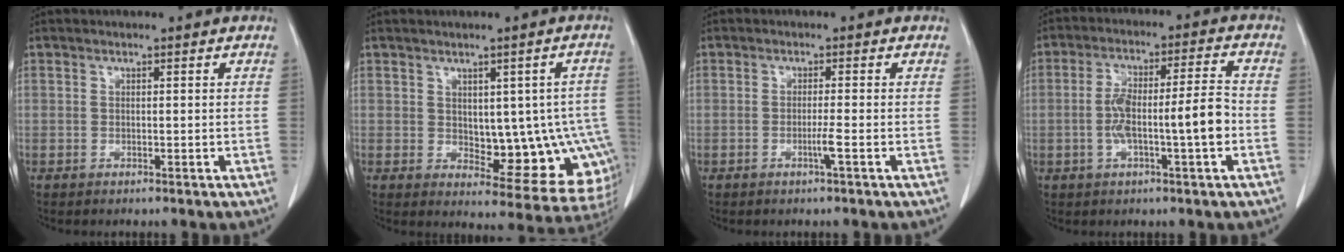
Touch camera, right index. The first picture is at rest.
{"total": 12.7, "force": [-0.7, 6.2, 11.1], "torque": [-0.107, 0.012, 0.008]}
{"total": 1.9, "force": [-0.8, -0.5, 1.6], "torque": [-0.031, -0.003, -0.016]}
{"total": 9.6, "force": [-2.0, 0.8, 9.3], "torque": [-0.168, 0.021, -0.035]}